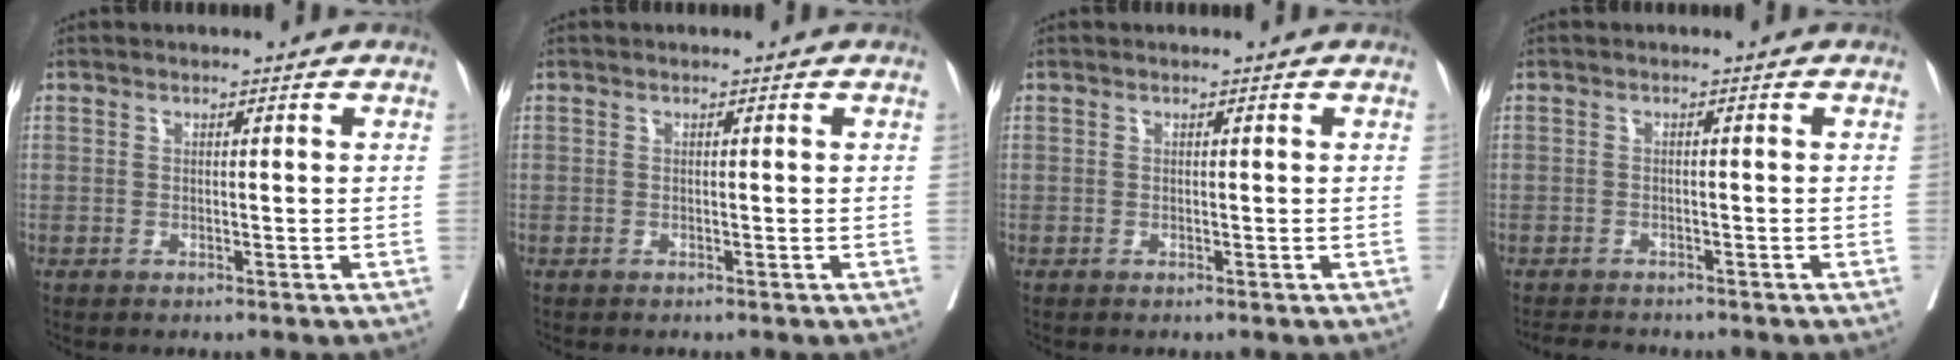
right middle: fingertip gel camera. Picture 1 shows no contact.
{"total": 0.0}
{"total": 0.0}
{"total": 3.9, "force": [-3.7, 1.0, 1.0], "torque": [-0.011, -0.009, -0.058]}